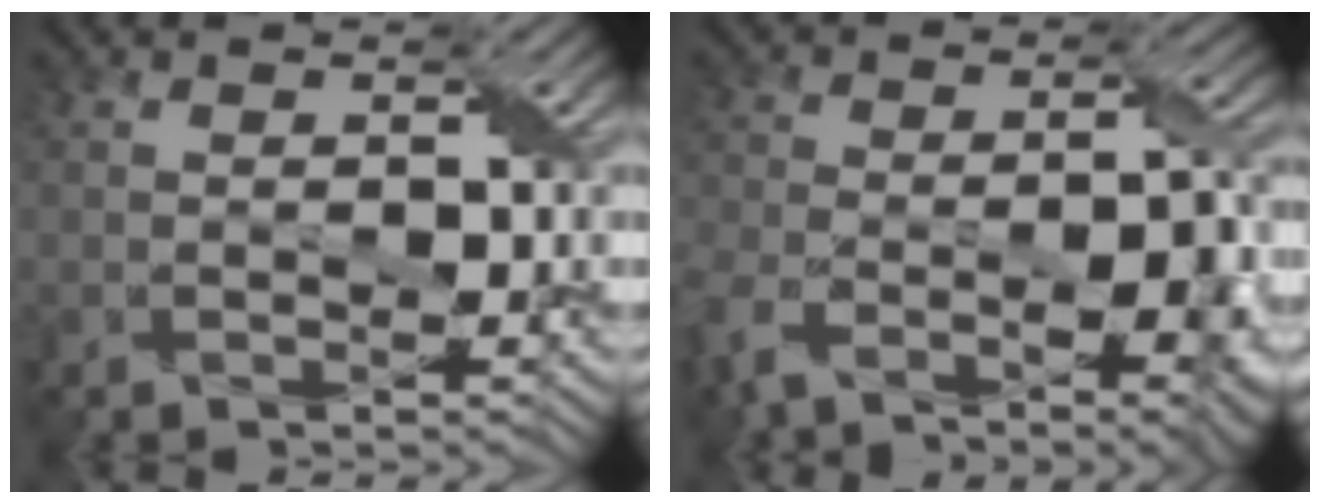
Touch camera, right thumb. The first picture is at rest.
{"total": 11.5, "force": [-6.3, 4.2, 8.7], "torque": [-0.164, -0.014, -0.114]}